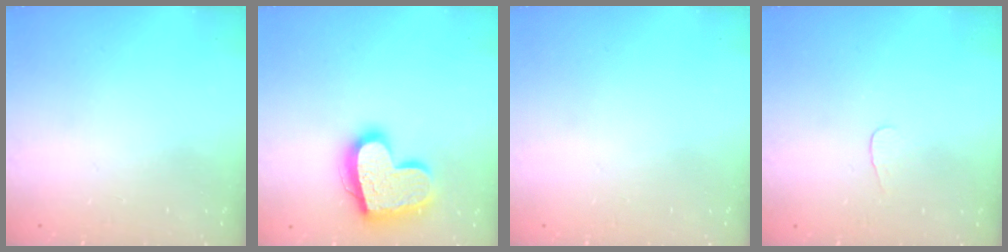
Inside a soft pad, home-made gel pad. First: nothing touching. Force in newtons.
{"total": 20.2, "press": 20.2, "slide": 1.5}
{"total": 0.0}
{"total": 2.8, "press": 2.7, "slide": 0.3}